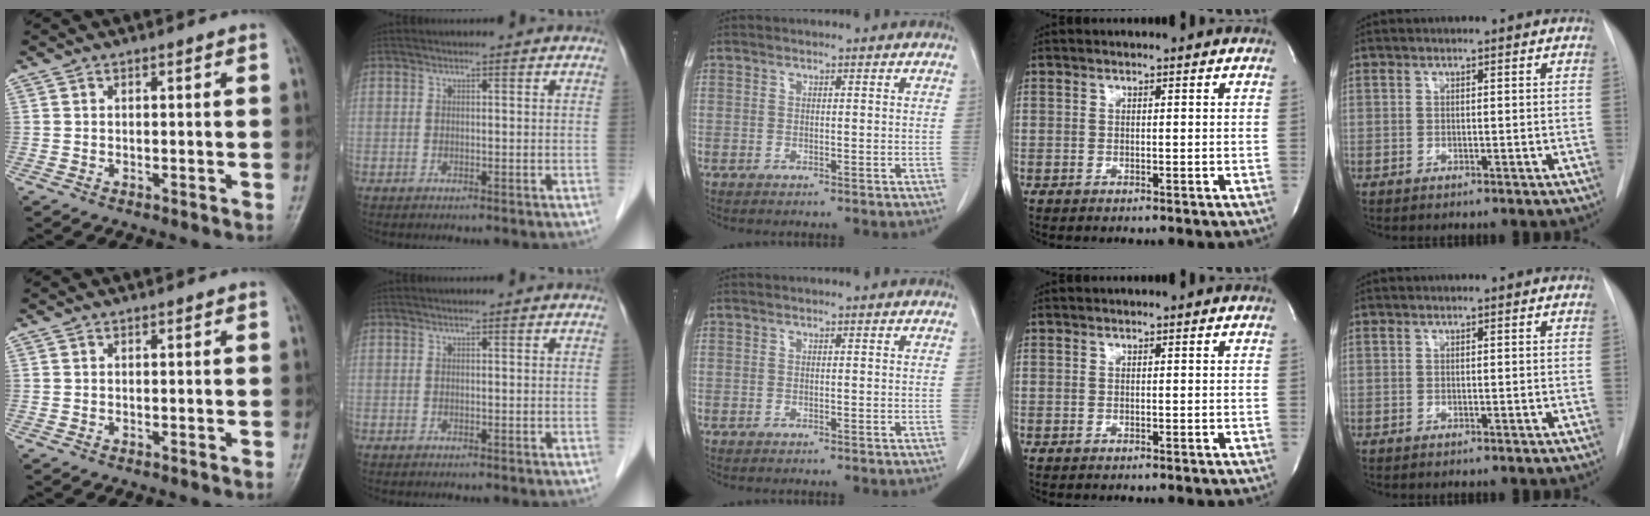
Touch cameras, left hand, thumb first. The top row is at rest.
{}